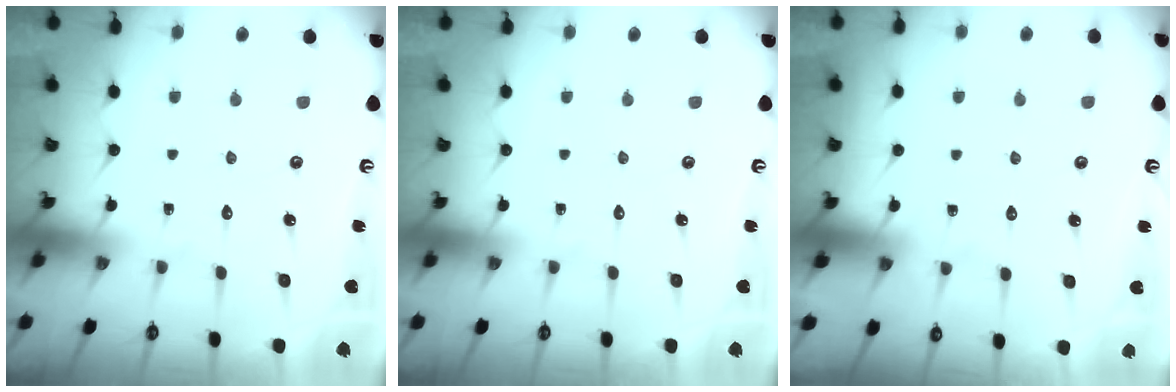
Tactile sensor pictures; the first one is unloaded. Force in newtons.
{"total": 0.0}
{"total": 3.8, "press": 3.7, "slide": 0.6}